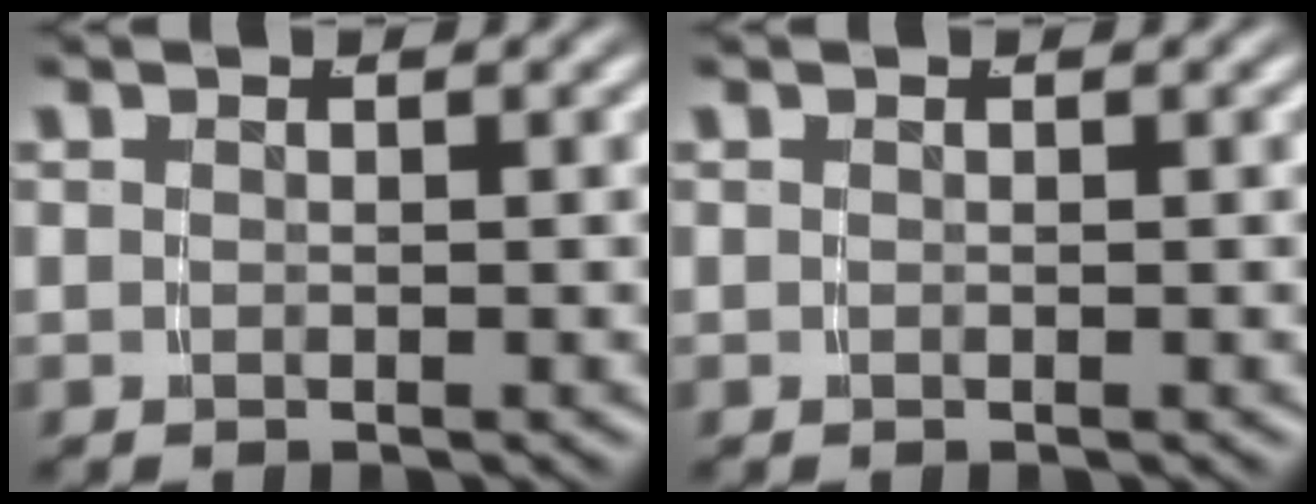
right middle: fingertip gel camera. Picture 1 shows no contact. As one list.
[{"total": 0.0}]